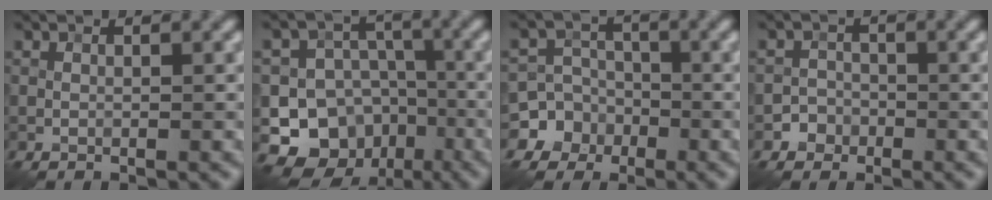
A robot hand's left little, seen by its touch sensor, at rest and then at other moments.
{"total": 12.9, "force": [-6.2, 10.7, 3.6], "torque": [-0.051, -0.021, -0.110]}
{"total": 7.5, "force": [-3.2, 6.8, 0.4], "torque": [-0.002, -0.004, -0.076]}
{"total": 1.9, "force": [-1.1, 1.5, -0.1], "torque": [0.024, 0.008, -0.023]}